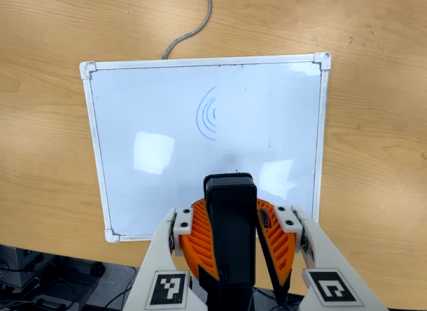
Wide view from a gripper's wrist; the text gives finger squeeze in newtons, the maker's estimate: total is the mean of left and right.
{"total": 12.6, "left": 11.7, "right": 13.5}